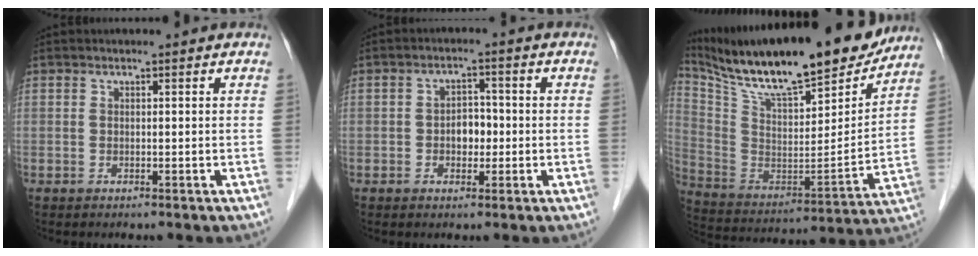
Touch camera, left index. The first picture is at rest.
{"total": 3.5, "force": [-0.8, 2.3, 2.5], "torque": [-0.040, 0.009, -0.012]}
{"total": 26.8, "force": [22.5, 5.0, 13.7], "torque": [-0.248, -0.018, 0.351]}